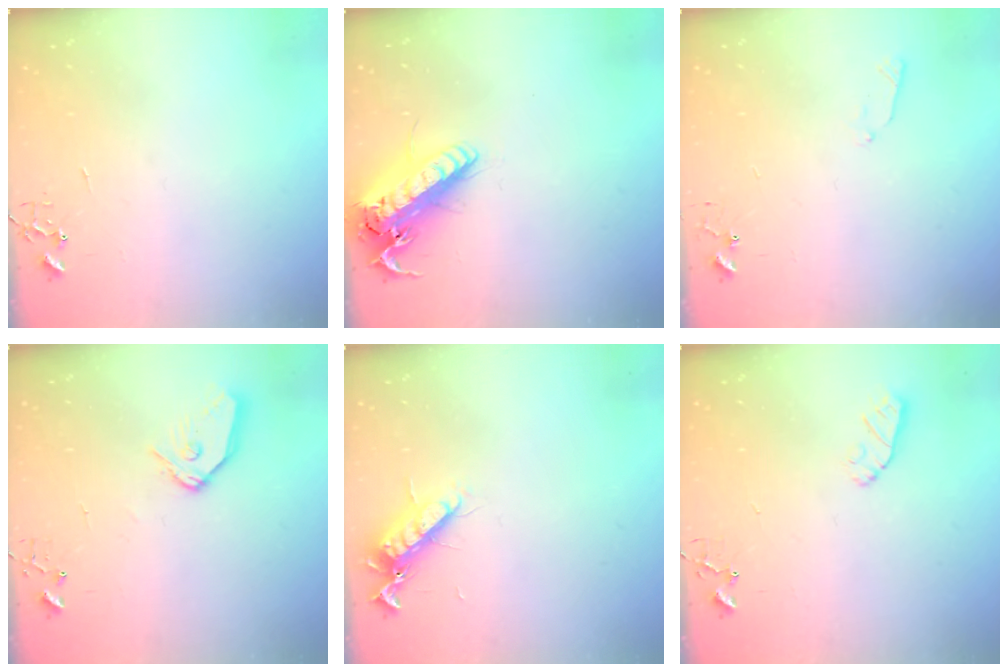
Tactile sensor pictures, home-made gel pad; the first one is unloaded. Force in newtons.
{"total": 19.1, "press": 18.8, "slide": 3.3}
{"total": 4.4, "press": 4.4, "slide": 0.5}
{"total": 9.9, "press": 9.8, "slide": 1.2}
{"total": 11.1, "press": 11.1, "slide": 1.3}
{"total": 5.0, "press": 5.0, "slide": 0.5}